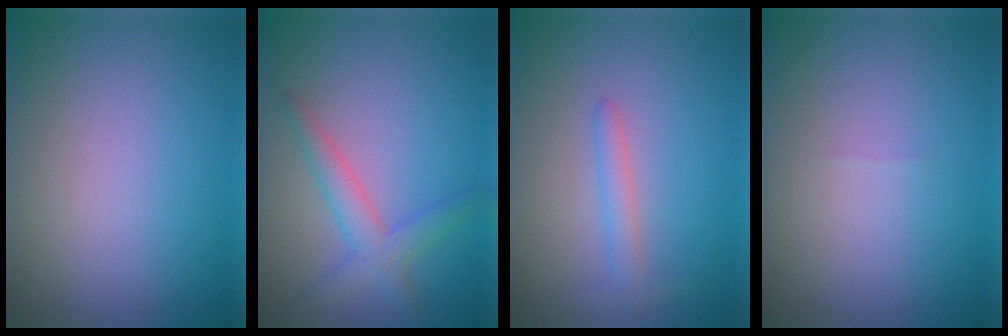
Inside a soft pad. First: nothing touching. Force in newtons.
{"total": 2.9, "press": 2.9, "slide": 0.1}
{"total": 1.7, "press": 1.7, "slide": 0.1}
{"total": 0.0}